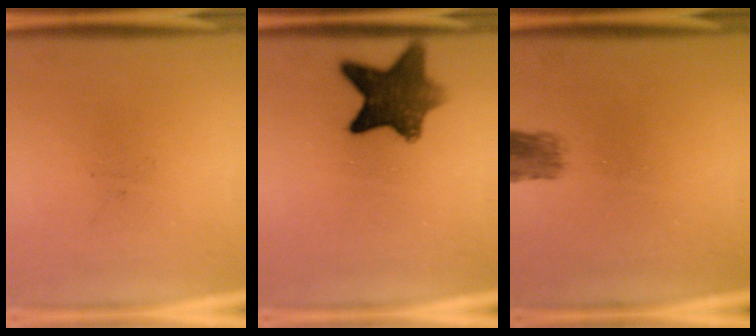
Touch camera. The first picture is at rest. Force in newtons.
{"total": 9.8}
{"total": 2.9}